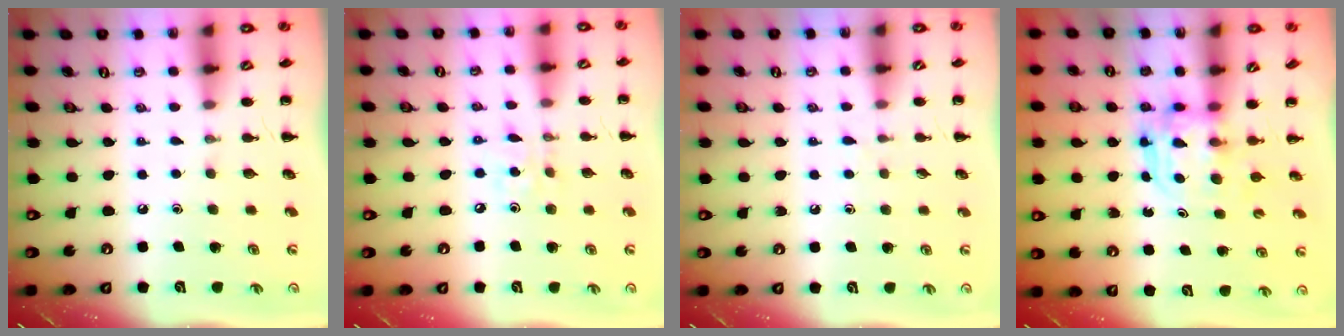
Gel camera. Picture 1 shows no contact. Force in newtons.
{"total": 3.1, "press": 3.1, "slide": 0.4}
{"total": 3.6, "press": 3.4, "slide": 1.3}
{"total": 3.6, "press": 3.6, "slide": 0.3}